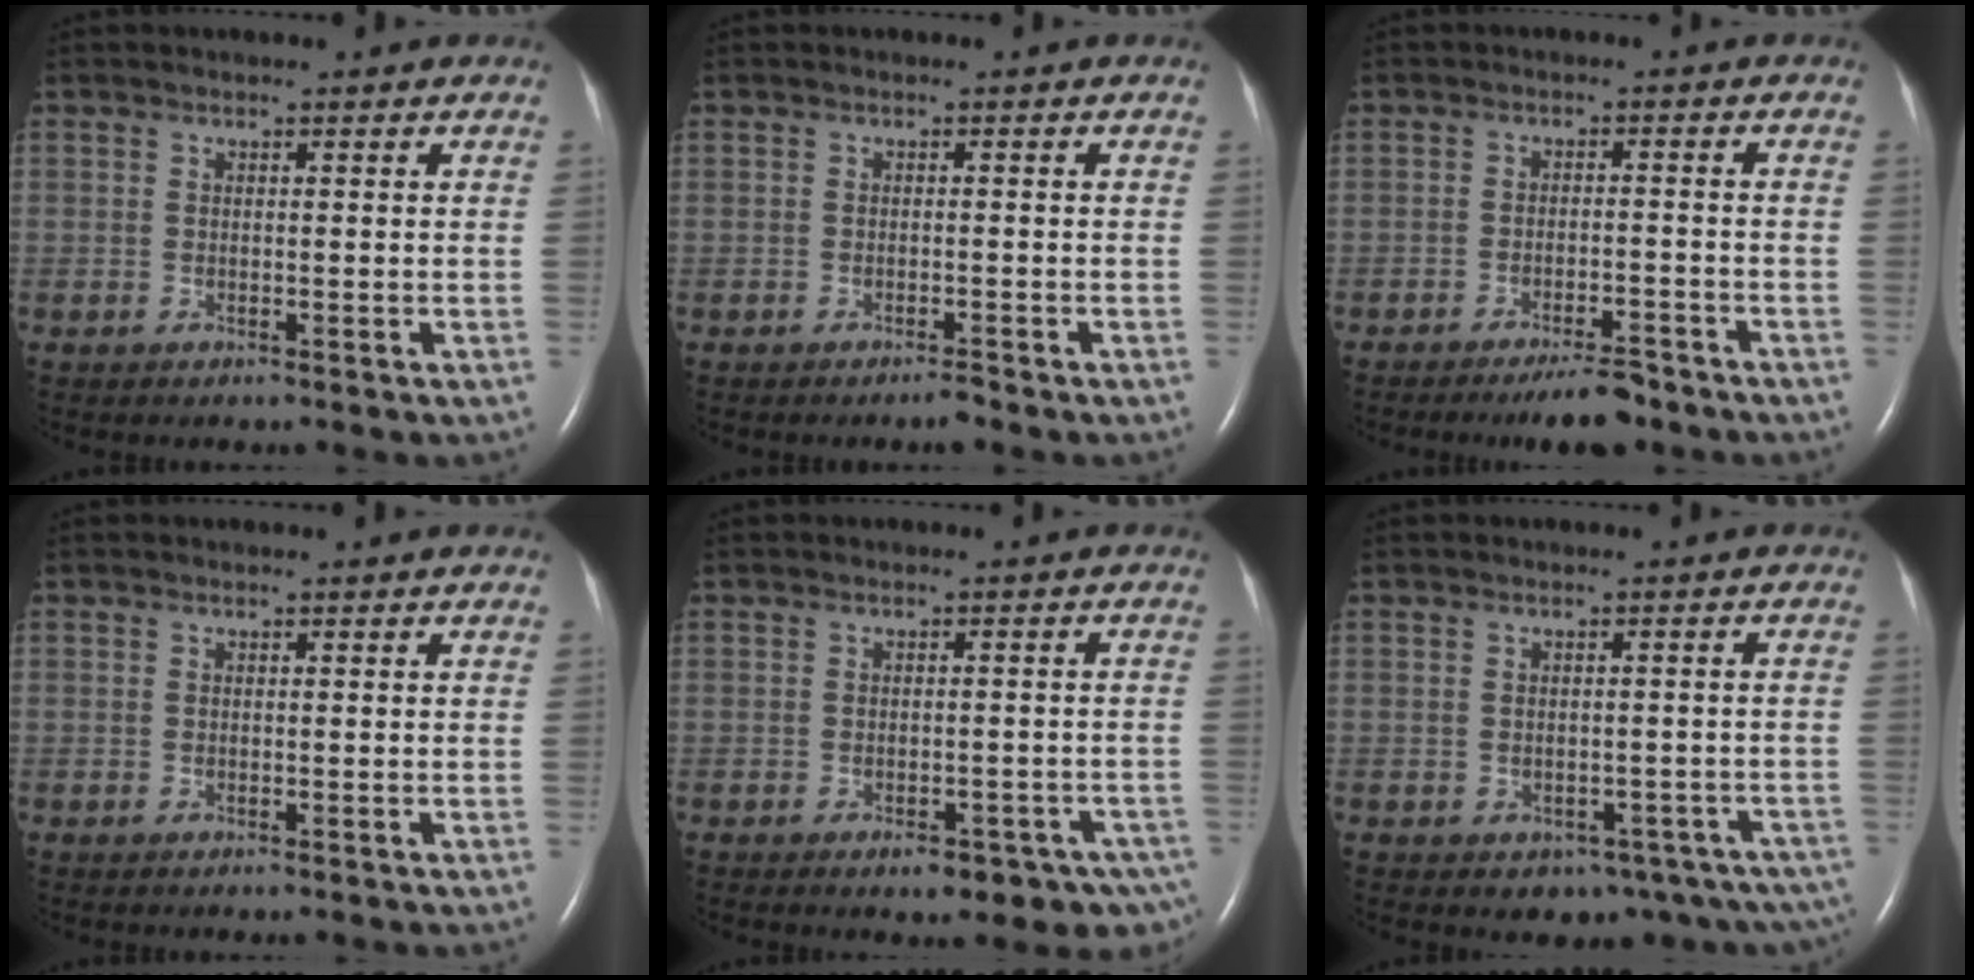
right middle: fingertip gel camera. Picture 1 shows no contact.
{"total": 1.2, "force": [-1.1, 0.0, 0.6], "torque": [-0.012, -0.001, -0.017]}
{"total": 5.4, "force": [-4.5, 1.3, 2.7], "torque": [-0.043, -0.002, -0.073]}
{"total": 0.0}
{"total": 9.2, "force": [-6.2, 4.0, 5.4], "torque": [-0.049, 0.006, -0.076]}
{"total": 9.2, "force": [-6.1, 5.3, 4.4], "torque": [-0.037, 0.006, -0.067]}